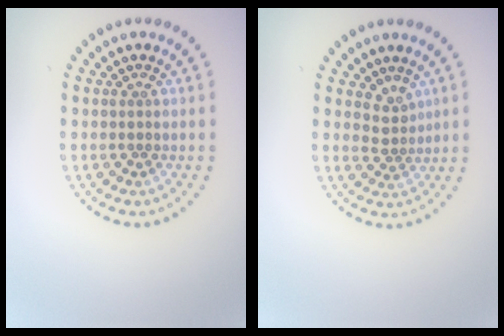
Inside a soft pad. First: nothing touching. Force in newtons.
{"total": 1.8, "press": 1.1, "slide": 1.4}